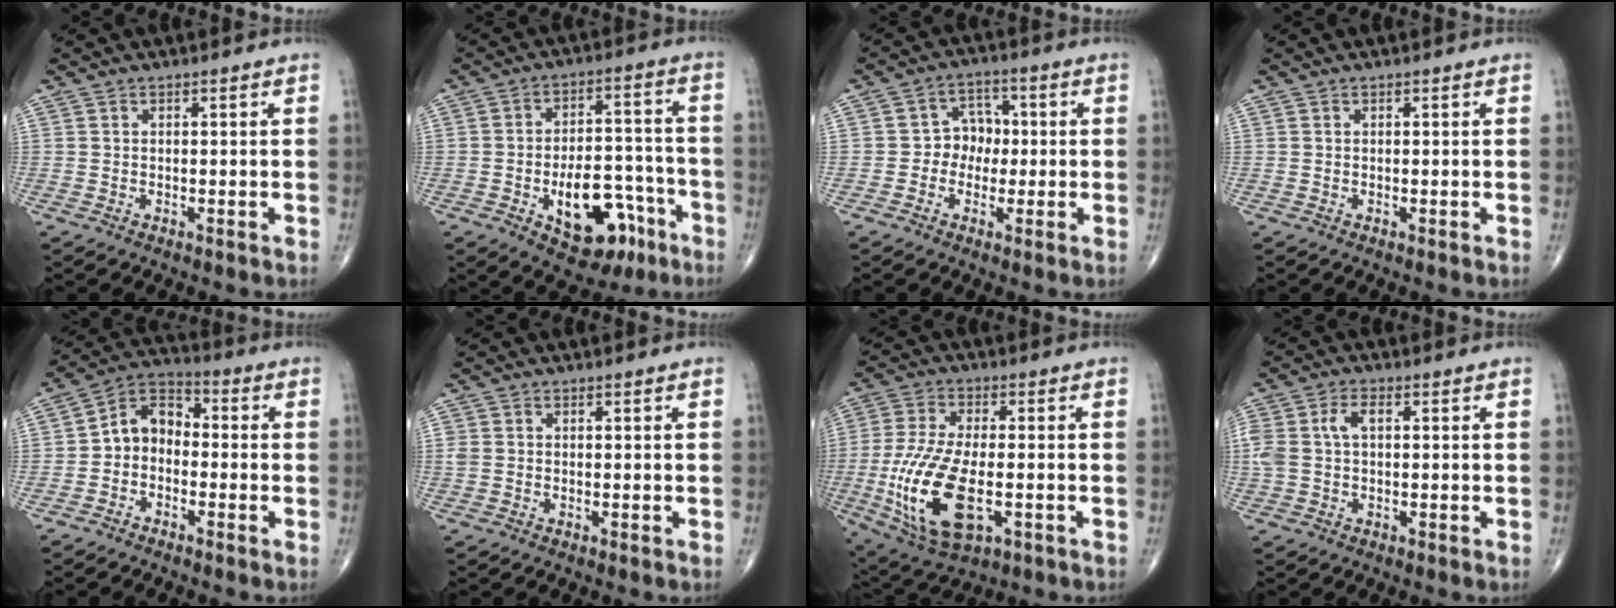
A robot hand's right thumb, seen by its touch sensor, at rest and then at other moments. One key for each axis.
{"total": 15.4, "fx": -6.9, "fy": 8.6, "fz": 10.8, "tx": -0.125, "ty": 0.051, "tz": -0.089}
{"total": 6.0, "fx": -0.5, "fy": 5.1, "fz": 3.1, "tx": -0.011, "ty": 0.020, "tz": -0.021}
{"total": 0.0}
{"total": 7.8, "fx": -1.5, "fy": 5.9, "fz": 4.9, "tx": -0.061, "ty": 0.038, "tz": -0.047}
{"total": 1.2, "fx": 0.1, "fy": 1.0, "fz": 0.6, "tx": -0.013, "ty": 0.002, "tz": 0.005}
{"total": 17.6, "fx": -4.0, "fy": 8.2, "fz": 15.1, "tx": -0.316, "ty": -0.004, "tz": -0.060}
{"total": 6.2, "fx": 0.8, "fy": 3.7, "fz": 4.9, "tx": -0.128, "ty": 0.023, "tz": 0.020}